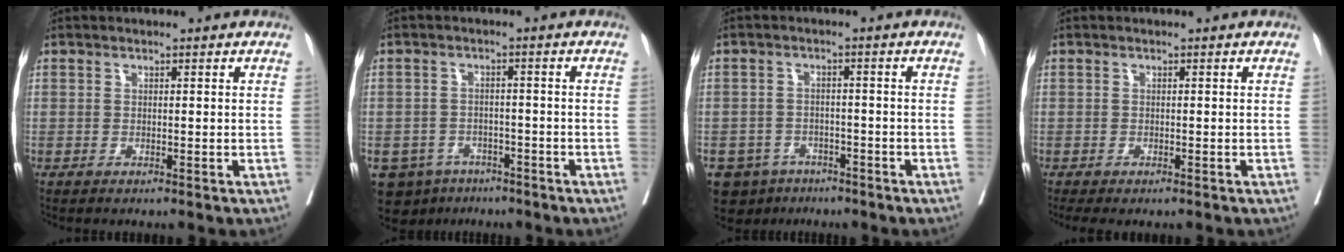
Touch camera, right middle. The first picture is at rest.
{"total": 7.5, "force": [-4.9, 5.3, 1.8], "torque": [-0.034, 0.003, -0.070]}
{"total": 6.8, "force": [-4.6, 4.9, 1.2], "torque": [-0.022, 0.005, -0.068]}
{"total": 2.1, "force": [-1.6, 0.8, 1.0], "torque": [-0.014, -0.006, -0.023]}